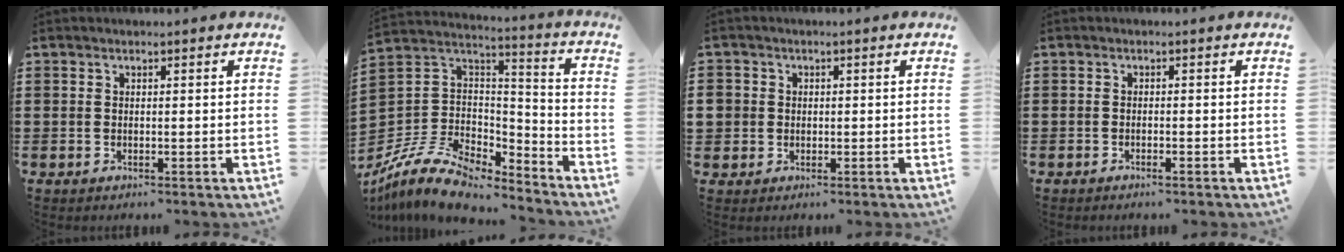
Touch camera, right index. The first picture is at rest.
{"total": 10.2, "force": [-8.2, 4.4, 4.2], "torque": [-0.103, 0.013, -0.162]}
{"total": 2.0, "force": [0.0, 2.0, 0.1], "torque": [-0.012, 0.009, -0.002]}
{"total": 0.7, "force": [-0.7, 0.1, 0.3], "torque": [-0.009, -0.003, -0.013]}